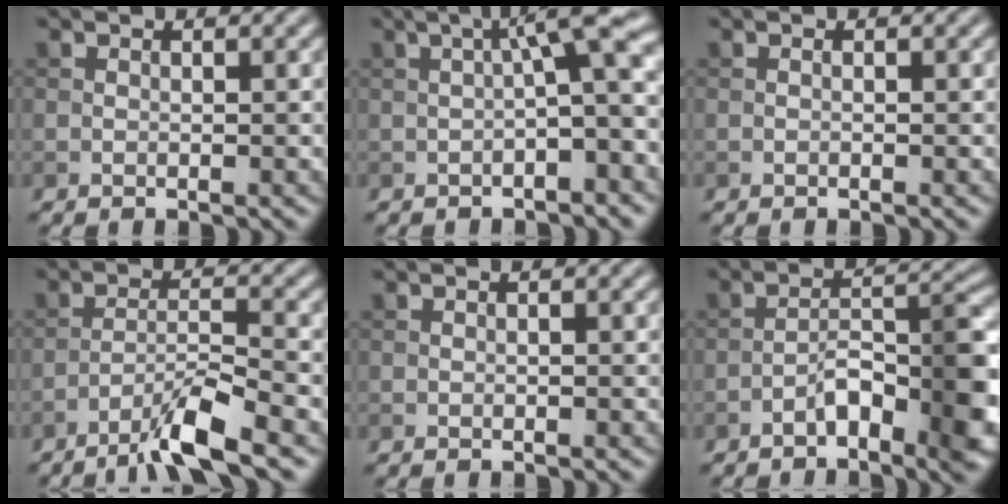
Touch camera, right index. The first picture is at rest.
{"total": 6.3, "force": [0.8, 1.2, 6.1], "torque": [-0.079, 0.022, 0.004]}
{"total": 0.0}
{"total": 4.8, "force": [-3.4, 0.3, 3.4], "torque": [-0.060, 0.009, -0.070]}
{"total": 0.0}
{"total": 6.0, "force": [-3.1, 1.8, 4.8], "torque": [-0.071, 0.016, -0.051]}